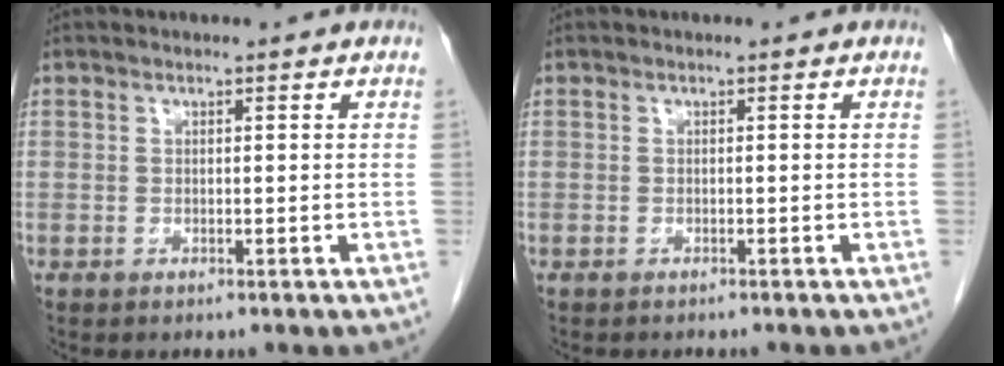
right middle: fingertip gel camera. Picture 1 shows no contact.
{"total": 1.3, "force": [-1.2, 0.3, 0.4], "torque": [-0.013, -0.004, -0.014]}